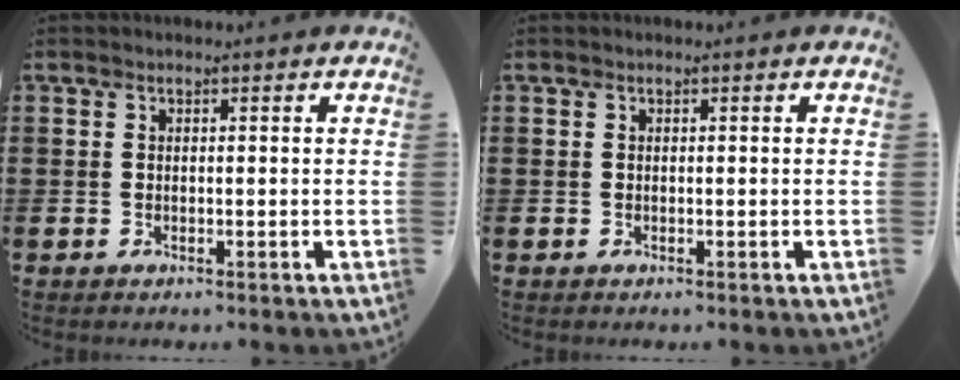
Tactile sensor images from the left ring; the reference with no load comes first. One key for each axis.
{"total": 0.0}